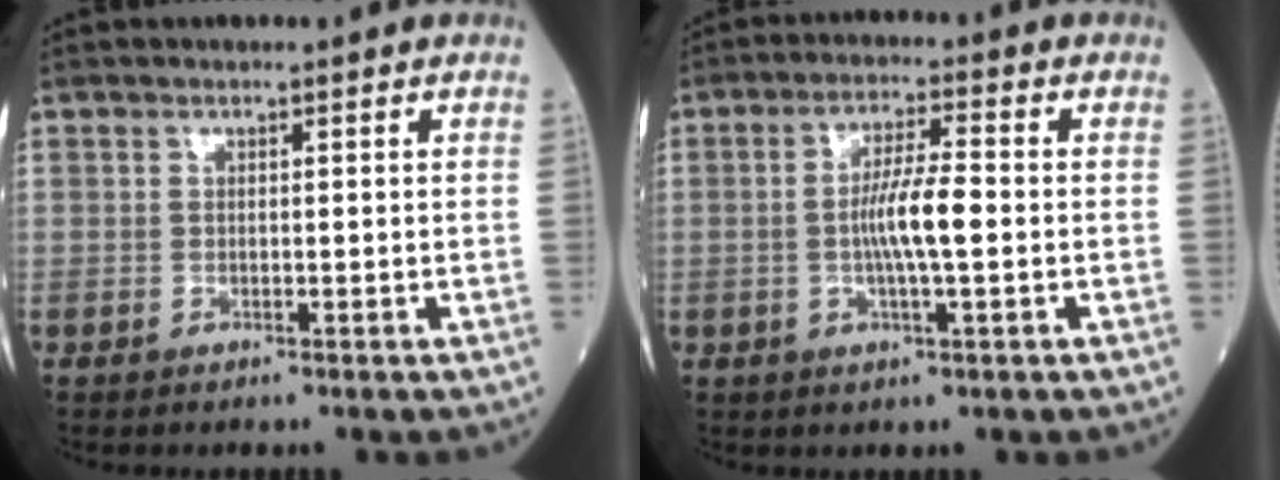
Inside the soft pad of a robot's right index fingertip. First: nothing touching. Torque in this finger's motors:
{"motor_torque": [0.41, 0.08, 0.17, 0.12]}